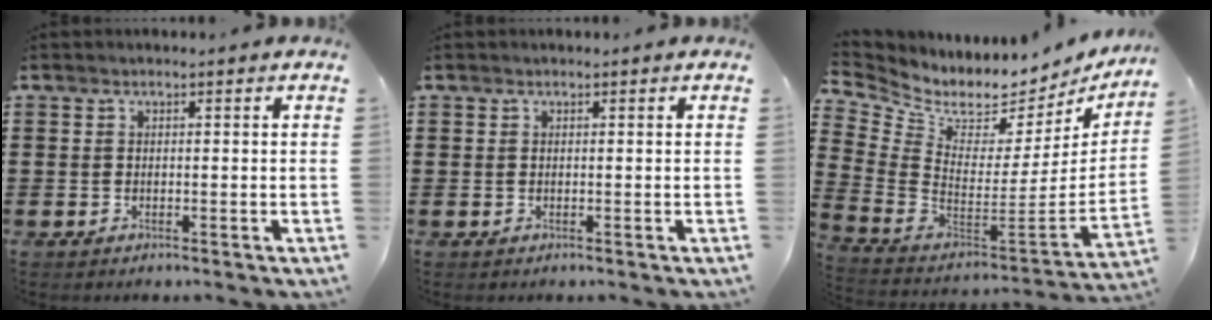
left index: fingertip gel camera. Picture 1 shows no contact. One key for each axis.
{"total": 0.0}
{"total": 4.1, "fx": 3.7, "fy": 1.5, "fz": 1.0, "tx": -0.054, "ty": -0.058, "tz": 0.057}